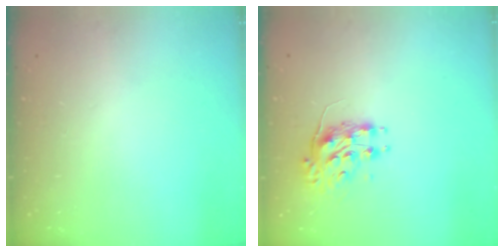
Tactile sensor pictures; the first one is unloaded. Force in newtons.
{"total": 8.1, "press": 8.1, "slide": 0.1}